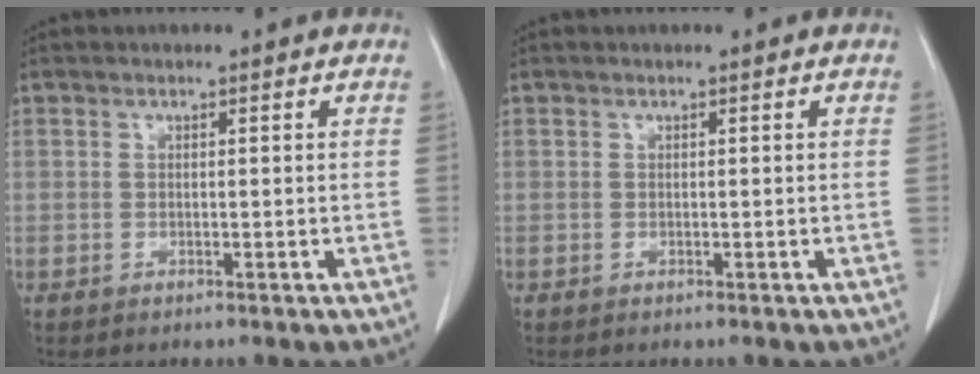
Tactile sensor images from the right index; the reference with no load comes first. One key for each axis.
{"total": 0.0}